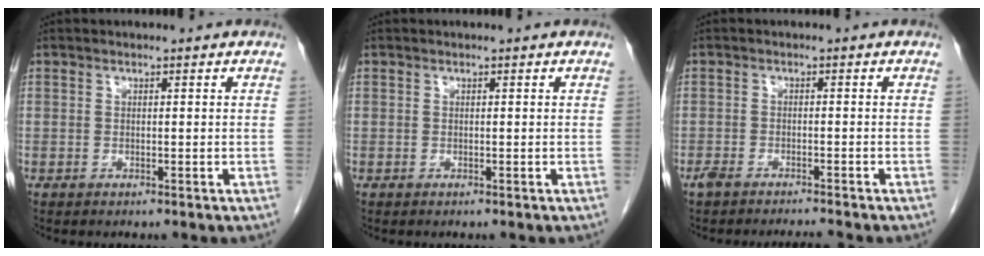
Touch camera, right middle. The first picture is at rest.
{"total": 0.0}
{"total": 4.3, "force": [-4.0, 0.0, 1.7], "torque": [-0.030, -0.005, -0.064]}